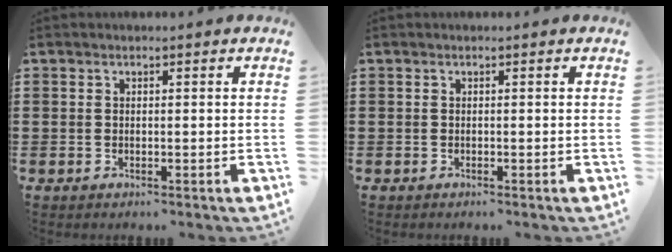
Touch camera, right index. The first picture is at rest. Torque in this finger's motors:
{"motor_torque": [0.14, -0.10, 0.00, 0.00]}